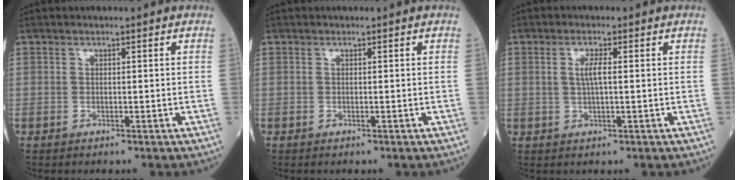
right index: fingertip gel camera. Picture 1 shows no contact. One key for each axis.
{"total": 0.0}
{"total": 2.6, "fx": 0.4, "fy": 0.2, "fz": 2.6, "tx": -0.053, "ty": 0.000, "tz": 0.008}